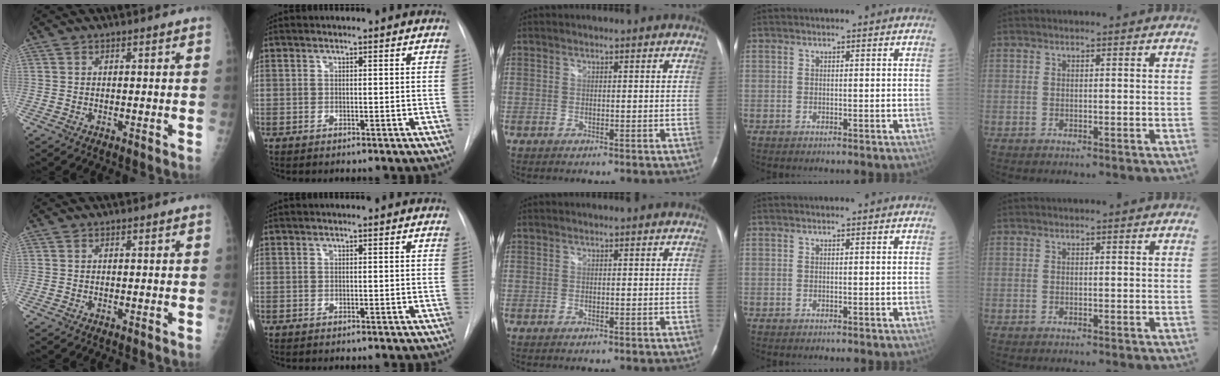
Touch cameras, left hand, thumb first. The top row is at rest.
{}